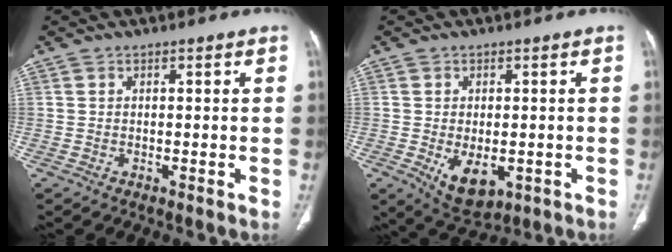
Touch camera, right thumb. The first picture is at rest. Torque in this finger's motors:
{"motor_torque": [-0.26, 0.41, -0.06, 0.02, 0.14]}